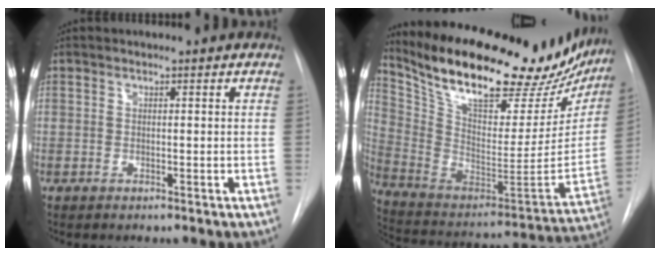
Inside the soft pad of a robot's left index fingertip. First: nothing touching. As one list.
[{"total": 32.1, "force": [25.2, 10.8, 16.7], "torque": [-0.280, -0.019, 0.365]}]